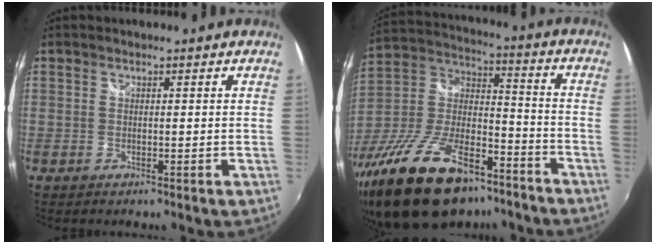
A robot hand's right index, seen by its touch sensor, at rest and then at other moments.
{"total": 26.1, "force": [-17.5, 11.6, 15.6], "torque": [-0.309, -0.008, -0.283]}